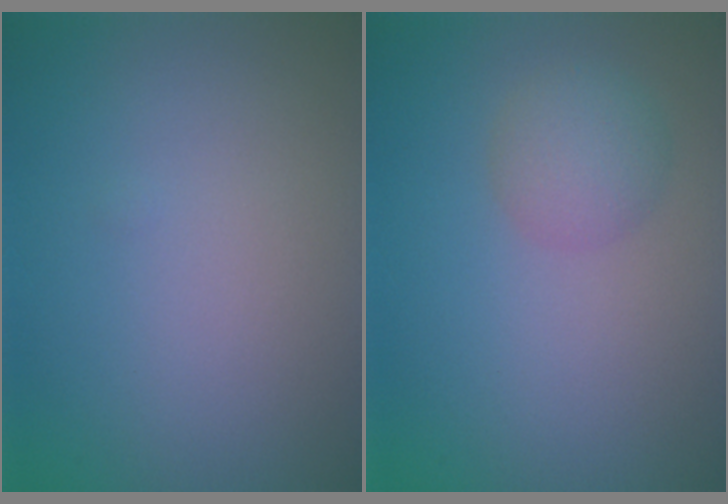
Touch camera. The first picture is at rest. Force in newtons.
{"total": 2.5, "press": 2.5, "slide": 0.1}